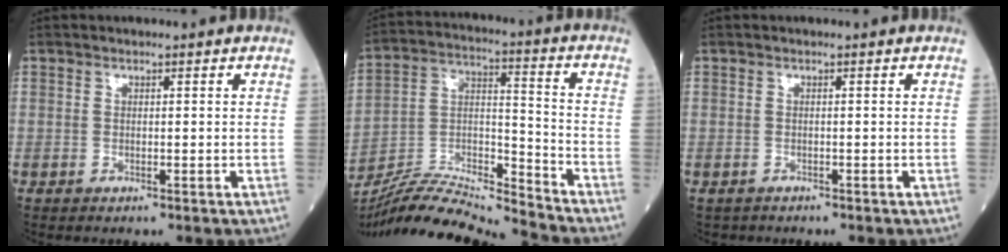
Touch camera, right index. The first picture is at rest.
{"total": 15.9, "force": [-15.3, -0.8, 4.2], "torque": [-0.074, 0.025, -0.281]}
{"total": 0.9, "force": [-0.7, 0.5, -0.1], "torque": [-0.009, 0.000, -0.013]}